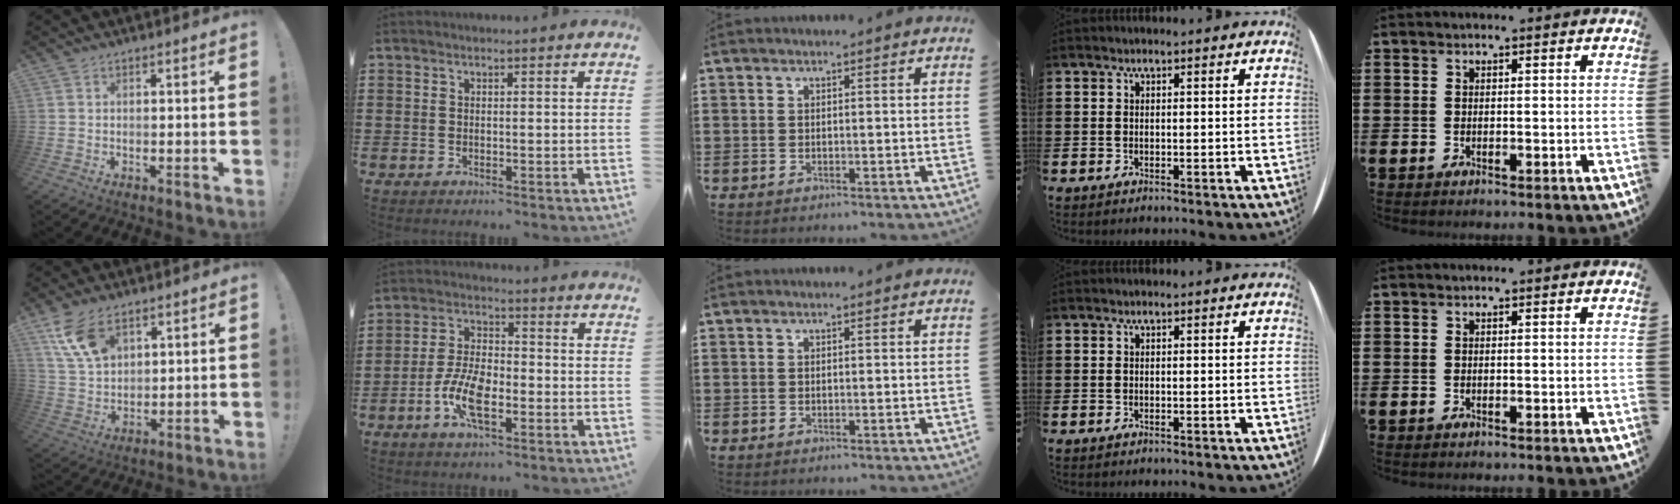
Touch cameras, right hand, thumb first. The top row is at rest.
{"thumb": {"total": 11.9, "force": [6.9, 6.9, 6.8], "torque": [-0.134, -0.025, 0.135]}, "index": {"total": 8.1, "force": [-3.0, 3.6, 6.6], "torque": [-0.151, -0.002, -0.060]}}